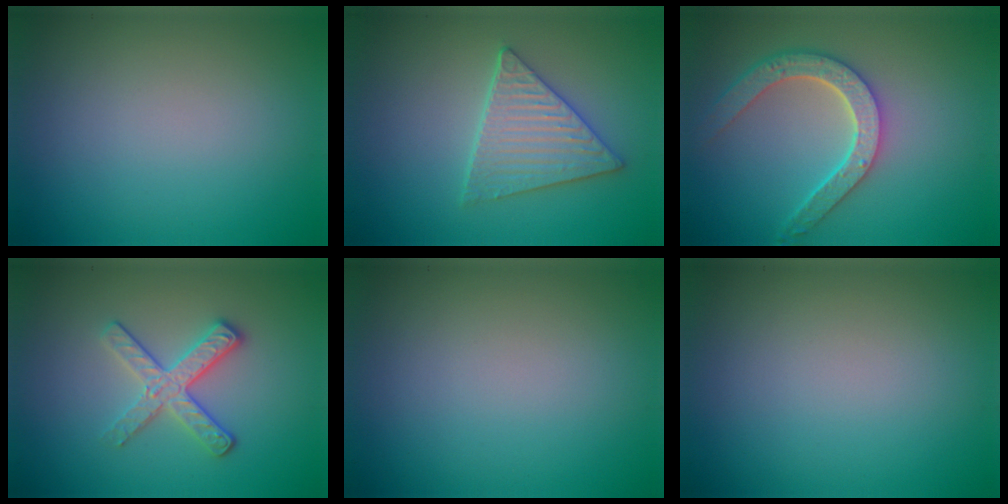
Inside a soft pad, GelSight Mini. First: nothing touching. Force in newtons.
{"total": 4.0, "press": 3.8, "slide": 1.4}
{"total": 4.8, "press": 3.9, "slide": 2.8}
{"total": 3.2, "press": 2.8, "slide": 1.5}
{"total": 0.0}
{"total": 0.0}